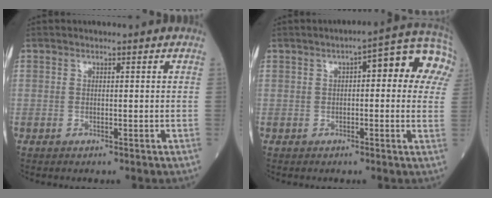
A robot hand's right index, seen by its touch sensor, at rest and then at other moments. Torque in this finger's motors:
{"motor_torque": [0.92, 0.02, 0.39, 0.09]}